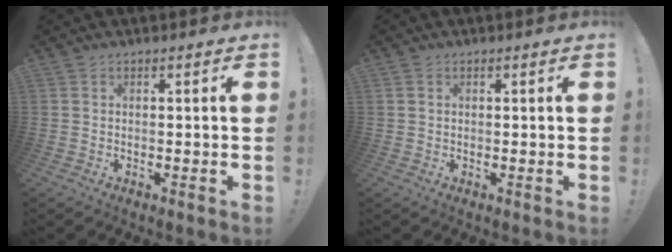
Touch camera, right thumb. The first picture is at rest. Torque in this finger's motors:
{"motor_torque": [-0.01, -0.09, -0.26, 0.18, 0.06]}